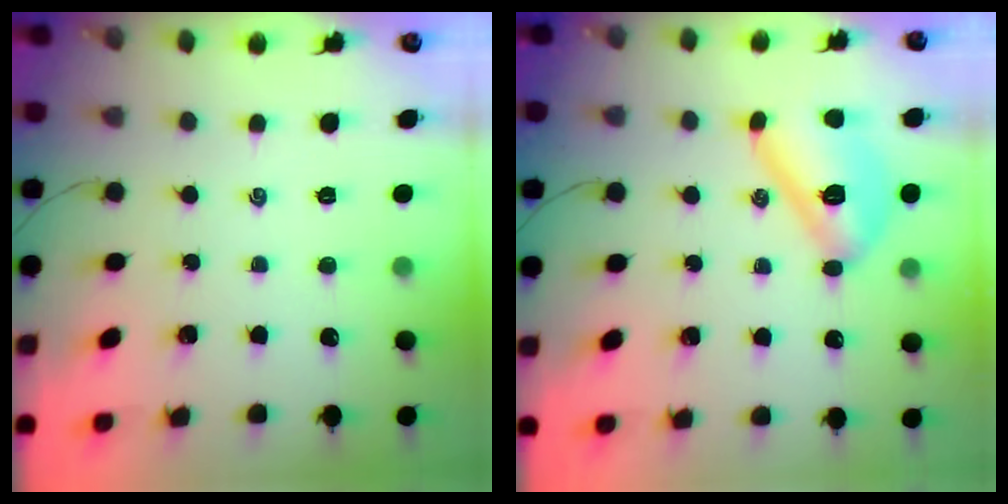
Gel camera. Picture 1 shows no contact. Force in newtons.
{"total": 11.7, "press": 11.7, "slide": 0.2}